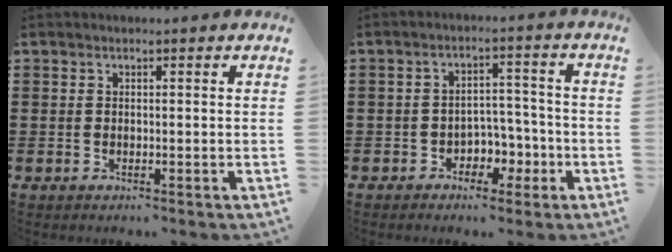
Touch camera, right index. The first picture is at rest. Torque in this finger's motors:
{"motor_torque": [0.69, -0.65, 0.10, 0.01]}